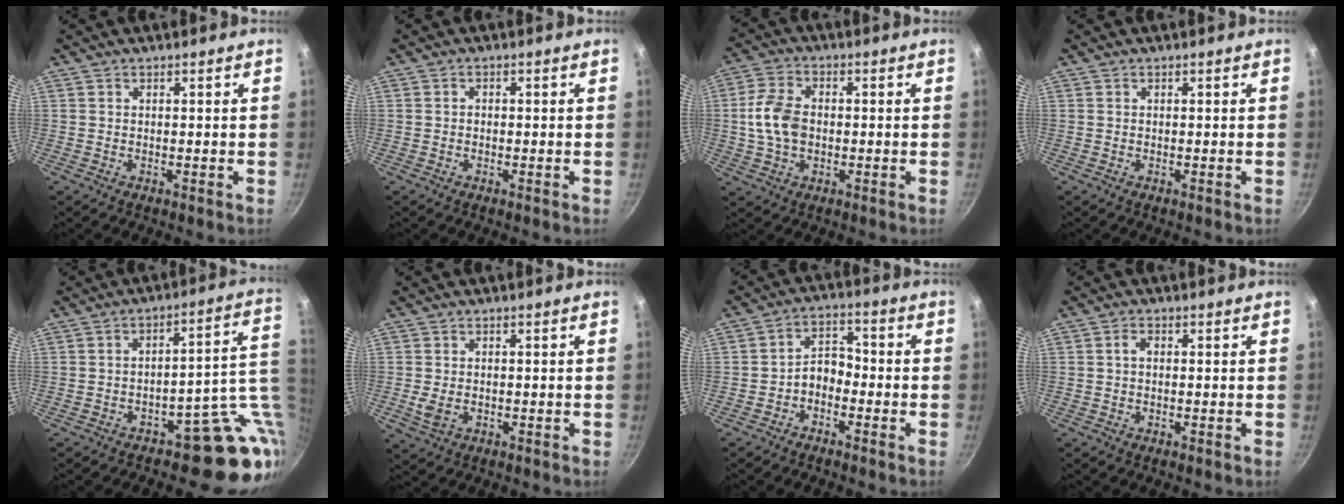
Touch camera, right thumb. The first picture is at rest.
{"total": 0.7, "force": [-0.3, 0.6, 0.3], "torque": [-0.004, 0.002, -0.006]}
{"total": 9.0, "force": [-0.4, 6.2, 6.5], "torque": [-0.120, 0.014, -0.012]}
{"total": 0.0}
{"total": 13.1, "force": [-2.3, 7.5, 10.4], "torque": [-0.056, 0.024, -0.029]}
{"total": 3.5, "force": [-0.6, 2.4, 2.4], "torque": [-0.047, -0.003, -0.007]}
{"total": 5.1, "force": [-2.2, 3.5, 3.0], "torque": [-0.030, 0.039, -0.047]}
{"total": 1.4, "force": [0.0, 1.0, 1.1], "torque": [-0.018, 0.006, -0.001]}